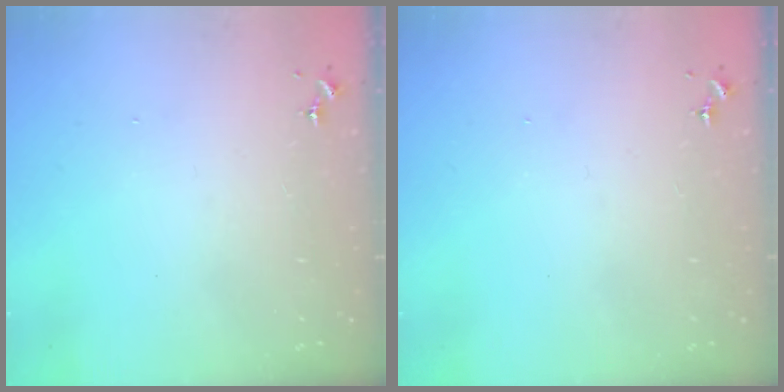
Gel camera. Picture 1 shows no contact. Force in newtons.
{"total": 0.0}